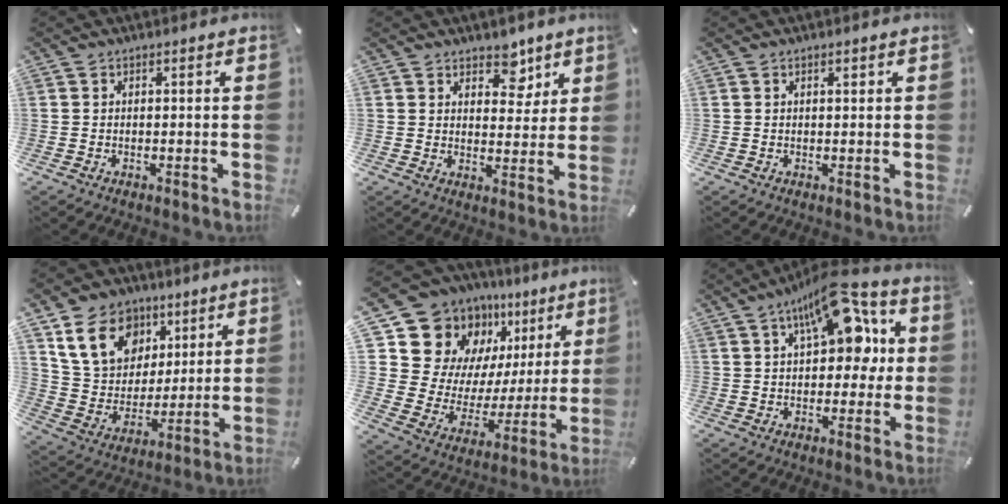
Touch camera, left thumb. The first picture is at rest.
{"total": 6.7, "force": [4.8, 4.3, 2.0], "torque": [0.005, -0.035, 0.077]}
{"total": 0.9, "force": [0.4, 0.3, 0.7], "torque": [-0.013, 0.002, 0.007]}
{"total": 16.7, "force": [8.1, 12.8, 6.9], "torque": [-0.130, -0.024, 0.162]}
{"total": 19.3, "force": [12.8, 12.9, 6.5], "torque": [-0.100, -0.102, 0.241]}
{"total": 14.9, "force": [7.1, 7.6, 10.7], "torque": [-0.154, -0.025, 0.119]}